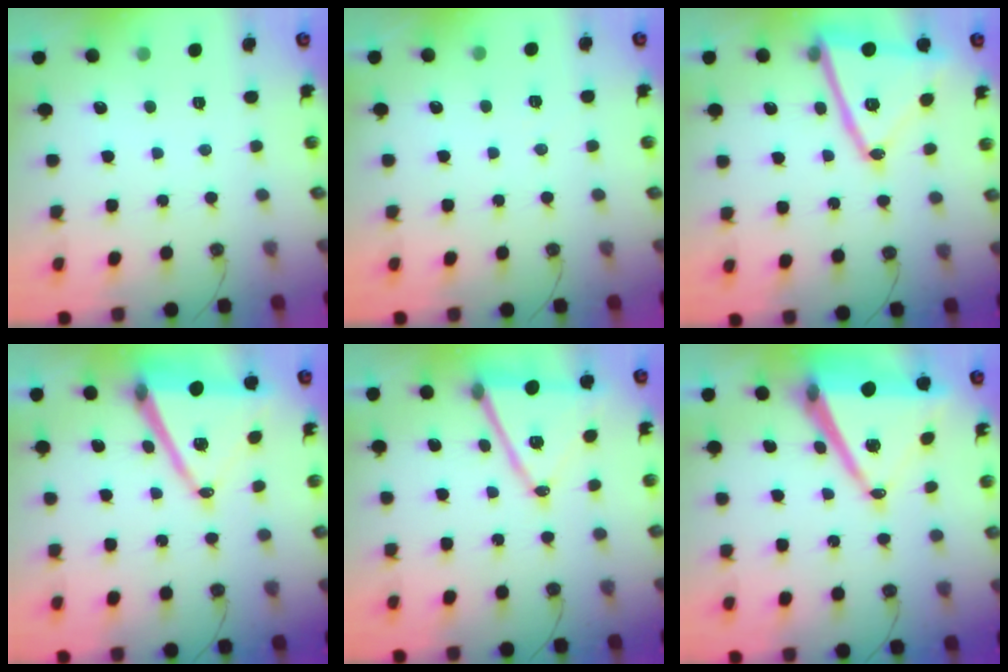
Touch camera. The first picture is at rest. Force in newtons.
{"total": 2.5, "press": 2.2, "slide": 1.1}
{"total": 18.0, "press": 17.8, "slide": 2.2}
{"total": 15.2, "press": 14.7, "slide": 3.9}
{"total": 14.8, "press": 14.3, "slide": 3.9}
{"total": 15.6, "press": 15.1, "slide": 3.9}